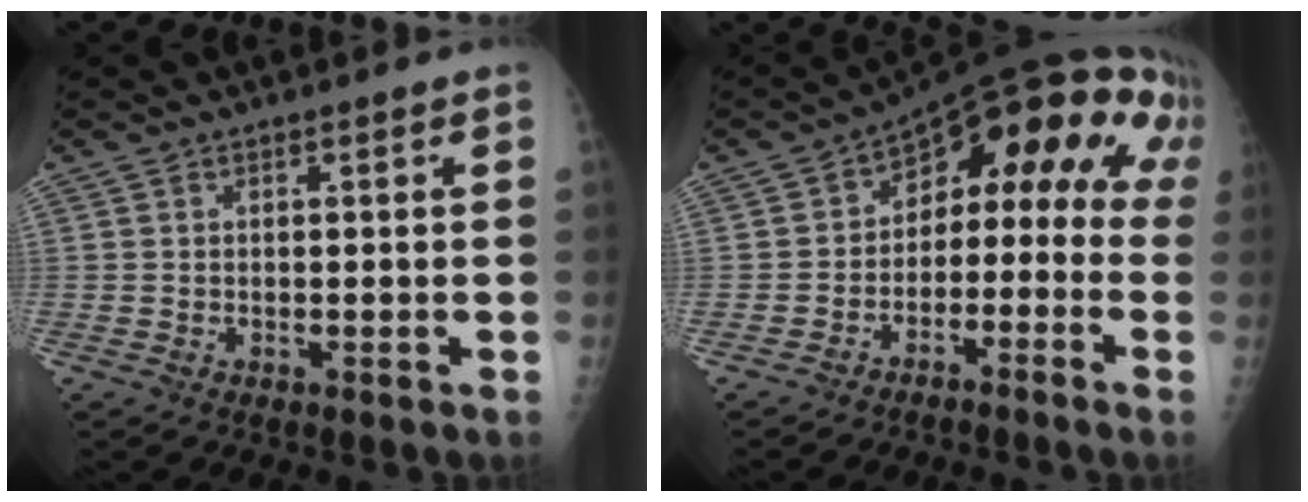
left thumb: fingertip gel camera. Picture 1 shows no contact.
{"total": 14.9, "force": [-0.7, 10.1, 10.9], "torque": [-0.100, 0.085, -0.015]}